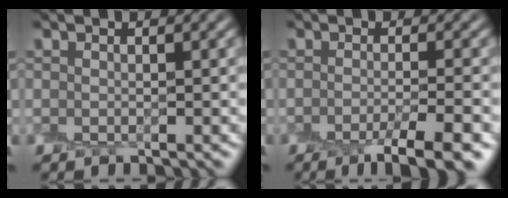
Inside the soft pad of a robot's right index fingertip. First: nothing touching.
{"total": 4.7, "force": [-2.8, 0.7, 3.7], "torque": [-0.047, -0.004, -0.041]}